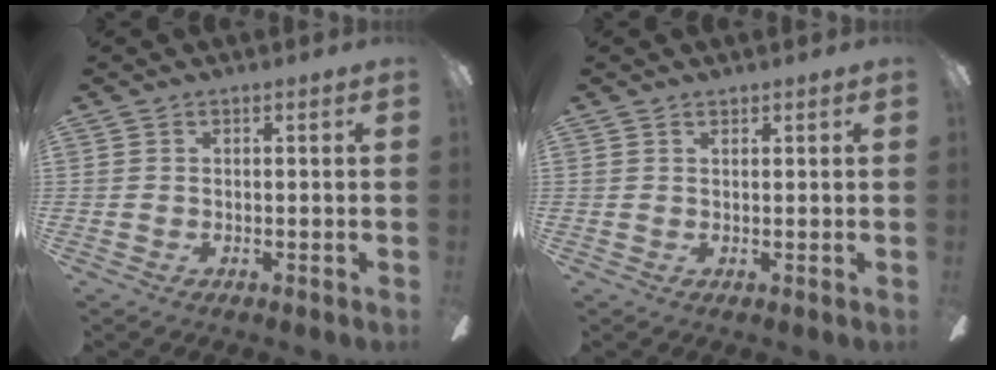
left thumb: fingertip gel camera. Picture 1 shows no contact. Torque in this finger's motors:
{"motor_torque": [0.10, -0.08, -0.13, 0.14, -0.04]}